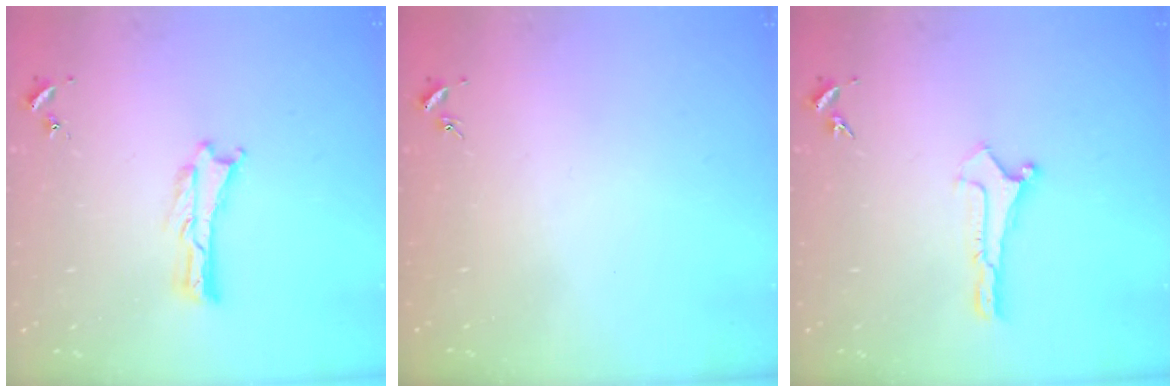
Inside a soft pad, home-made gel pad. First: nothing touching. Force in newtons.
{"total": 0.0}
{"total": 0.0}